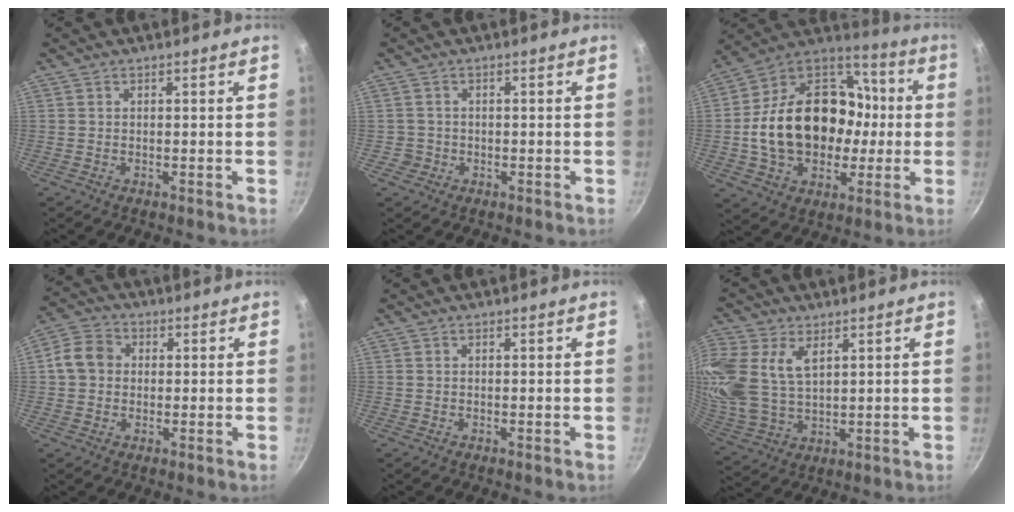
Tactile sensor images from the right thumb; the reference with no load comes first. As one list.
[{"total": 1.9, "force": [-0.6, 1.8, 0.2], "torque": [0.007, 0.014, -0.005]}, {"total": 26.1, "force": [-1.5, 19.4, 17.4], "torque": [-0.272, 0.053, -0.021]}, {"total": 6.9, "force": [0.5, 5.9, 3.6], "torque": [-0.045, 0.013, -0.009]}, {"total": 0.0}, {"total": 16.8, "force": [6.0, 10.8, 11.3], "torque": [-0.263, -0.006, 0.129]}]